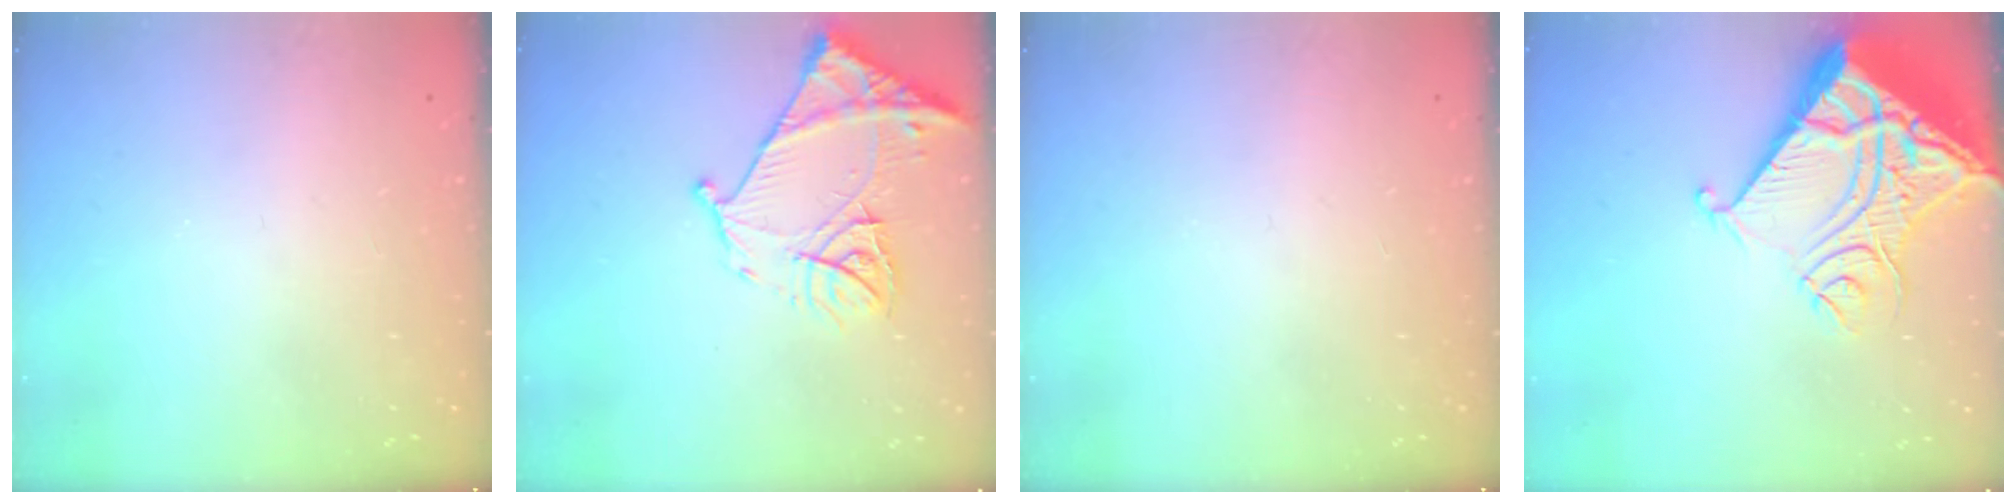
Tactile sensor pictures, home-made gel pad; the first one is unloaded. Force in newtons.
{"total": 15.0, "press": 14.9, "slide": 1.6}
{"total": 0.0}
{"total": 19.5, "press": 19.4, "slide": 2.7}